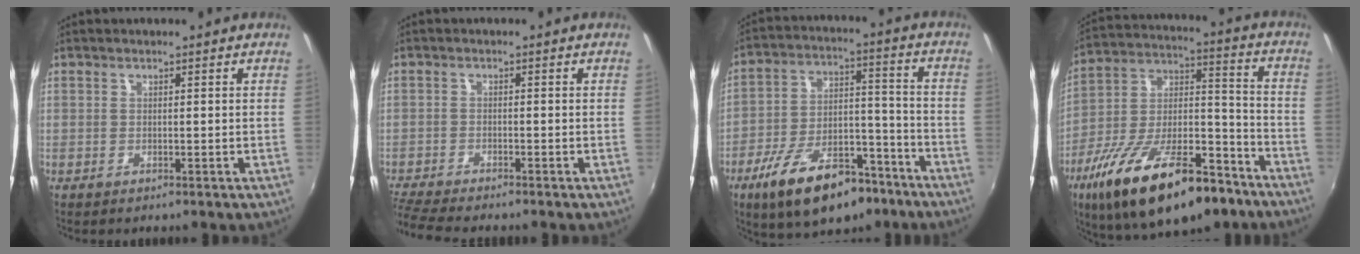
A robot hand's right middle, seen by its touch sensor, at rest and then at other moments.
{"total": 7.0, "force": [-6.4, 0.2, 2.8], "torque": [-0.081, -0.029, -0.114]}
{"total": 18.9, "force": [-11.9, 8.6, 11.9], "torque": [-0.219, 0.000, -0.178]}
{"total": 26.4, "force": [-15.9, 10.2, 18.5], "torque": [-0.321, -0.020, -0.250]}